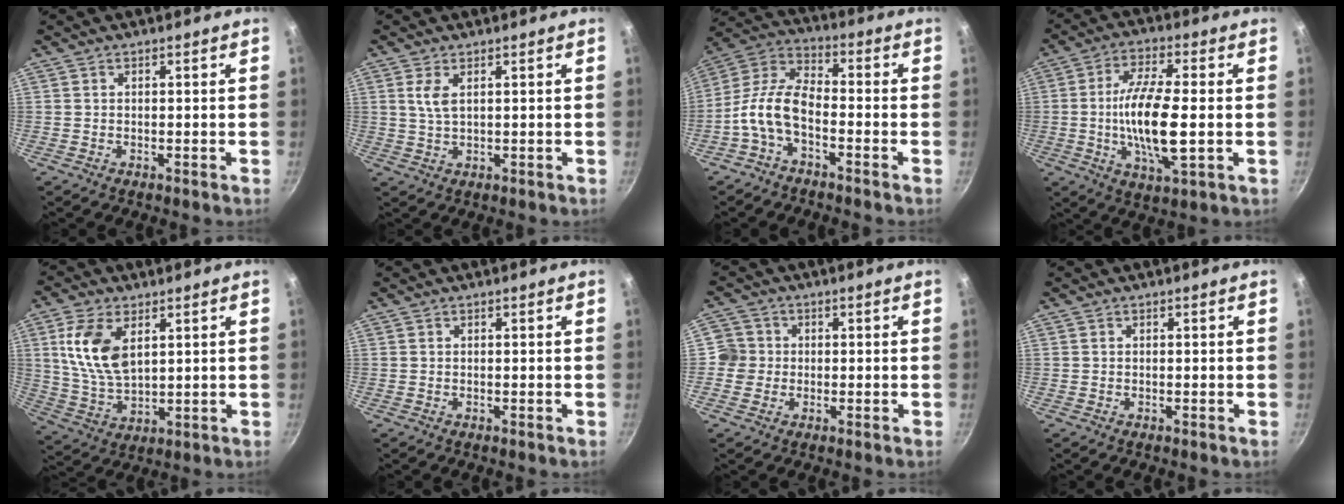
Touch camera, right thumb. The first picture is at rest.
{"total": 3.5, "force": [1.2, 1.5, 2.9], "torque": [-0.059, -0.008, 0.026]}
{"total": 10.2, "force": [-3.9, 5.2, 7.9], "torque": [-0.158, 0.048, -0.093]}
{"total": 14.0, "force": [-1.0, 4.3, 13.3], "torque": [-0.257, 0.004, -0.023]}
{"total": 12.1, "force": [3.9, 6.7, 9.2], "torque": [-0.174, -0.020, 0.083]}
{"total": 0.0}
{"total": 4.2, "force": [-0.4, 4.1, 0.7], "torque": [0.022, 0.008, -0.018]}
{"total": 0.0}